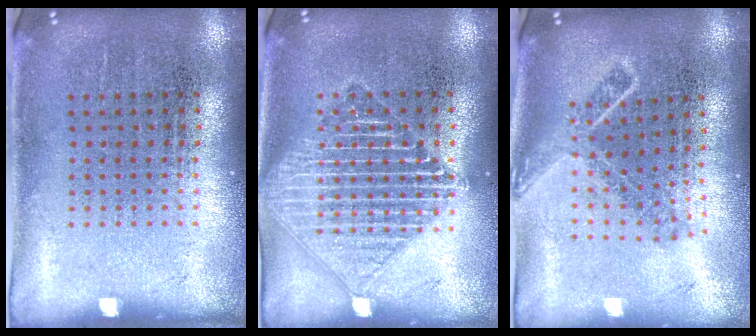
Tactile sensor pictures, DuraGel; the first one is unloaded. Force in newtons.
{"total": 2.1, "press": 2.1, "slide": 0.3}
{"total": 1.8, "press": 1.4, "slide": 1.2}